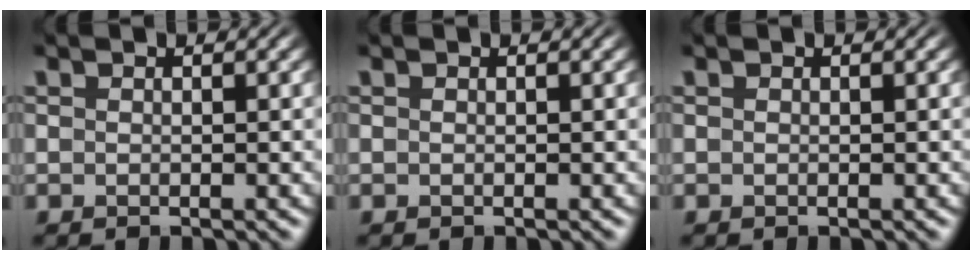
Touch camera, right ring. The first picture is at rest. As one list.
[{"total": 0.0}, {"total": 0.0}]